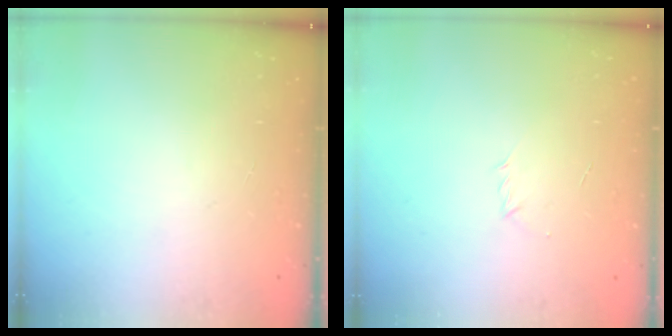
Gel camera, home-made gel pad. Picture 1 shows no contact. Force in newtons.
{"total": 2.9, "press": 2.8, "slide": 0.8}